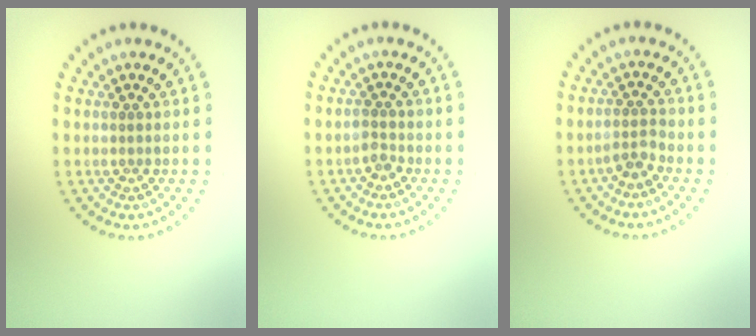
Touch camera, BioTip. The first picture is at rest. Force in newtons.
{"total": 1.1, "press": 0.9, "slide": 0.5}
{"total": 1.8, "press": 1.3, "slide": 1.2}